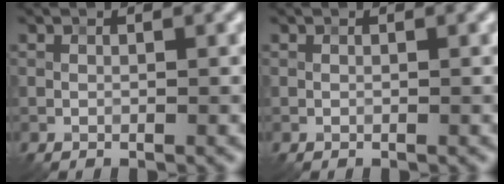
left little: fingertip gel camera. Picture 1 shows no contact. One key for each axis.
{"total": 0.0}